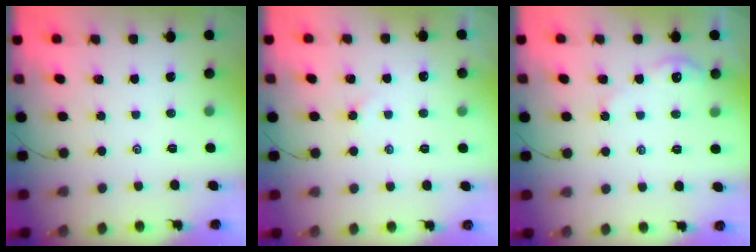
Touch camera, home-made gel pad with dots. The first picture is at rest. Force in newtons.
{"total": 1.9, "press": 1.9, "slide": 0.3}
{"total": 3.3, "press": 3.2, "slide": 0.3}